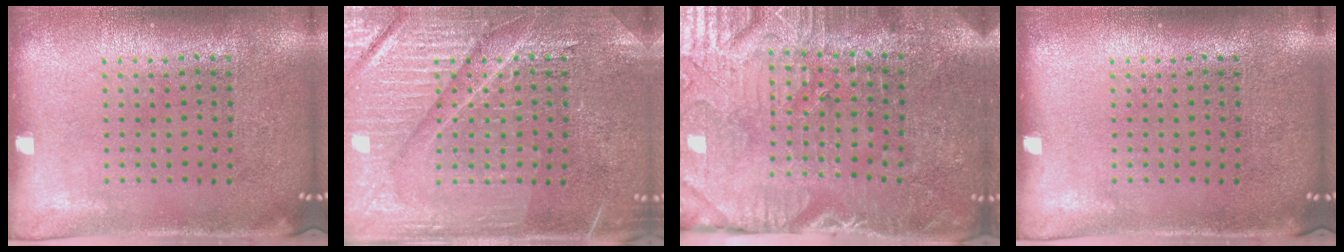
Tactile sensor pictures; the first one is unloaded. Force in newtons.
{"total": 4.3, "press": 4.2, "slide": 0.5}
{"total": 4.0, "press": 3.9, "slide": 0.6}
{"total": 0.0}